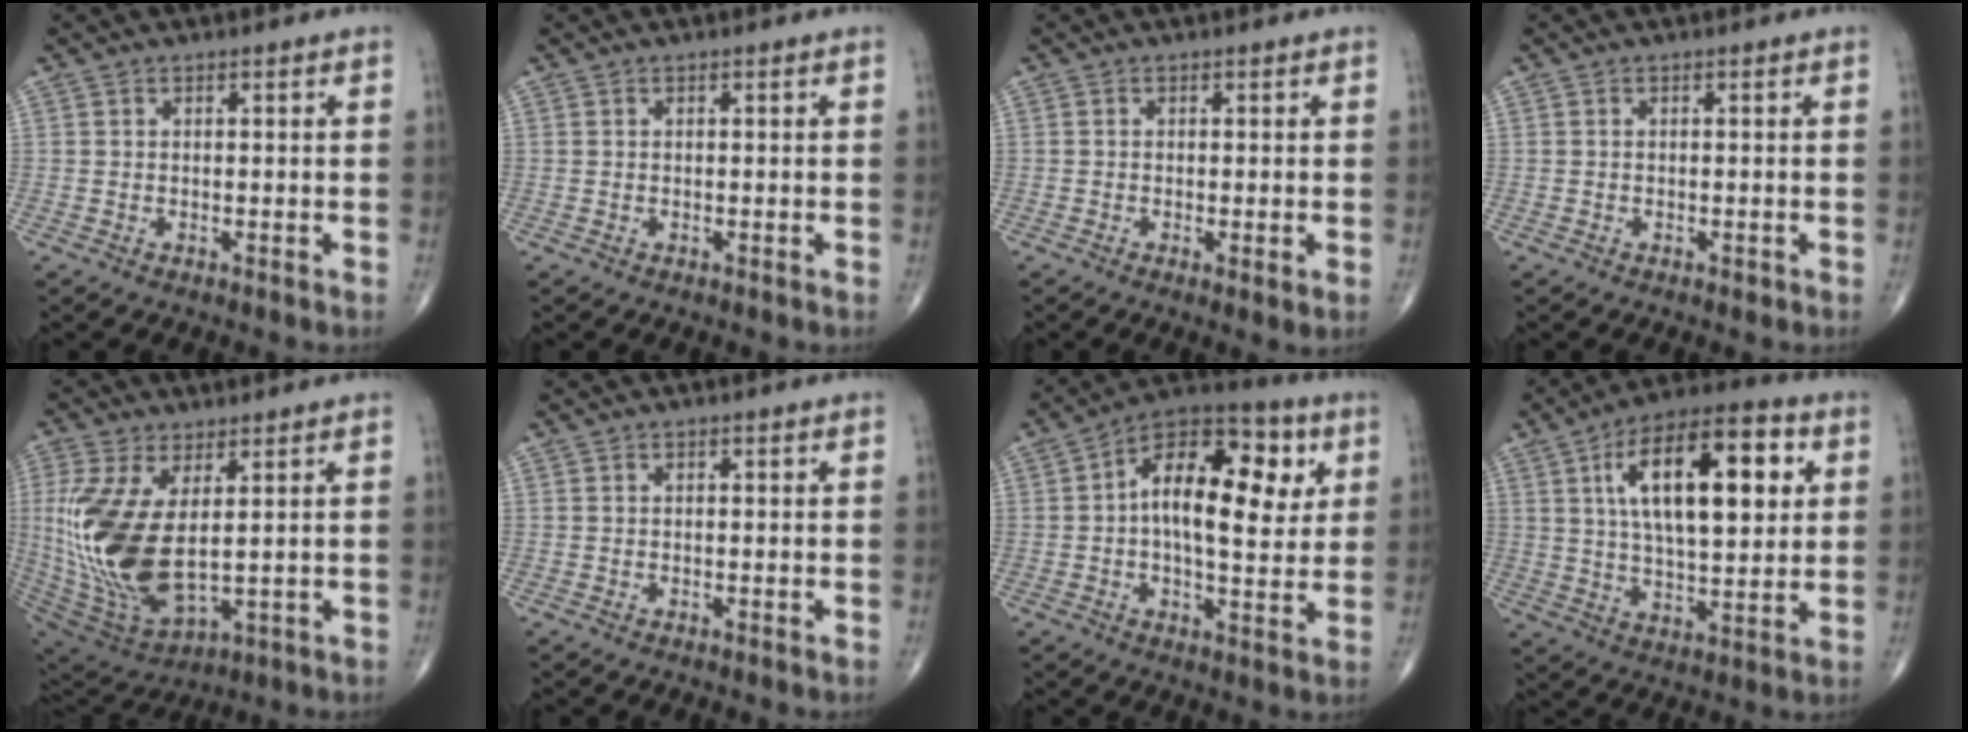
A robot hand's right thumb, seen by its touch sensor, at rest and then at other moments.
{"total": 0.0}
{"total": 2.2, "force": [-0.5, 0.3, 2.1], "torque": [-0.044, -0.010, -0.011]}
{"total": 0.6, "force": [-0.3, 0.3, 0.4], "torque": [-0.006, -0.001, -0.005]}
{"total": 19.2, "force": [2.0, 9.2, 16.7], "torque": [-0.371, -0.028, 0.060]}
{"total": 0.0}
{"total": 18.4, "force": [3.5, 9.3, 15.6], "torque": [-0.207, 0.017, 0.041]}
{"total": 20.8, "force": [5.8, 8.8, 17.9], "torque": [-0.268, 0.002, 0.089]}